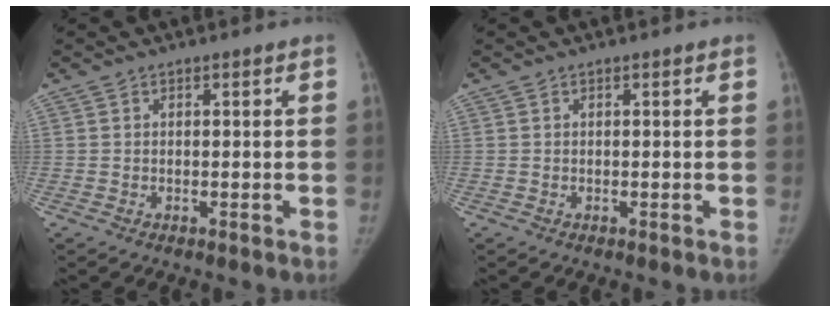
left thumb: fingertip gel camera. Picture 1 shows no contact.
{"total": 0.0}